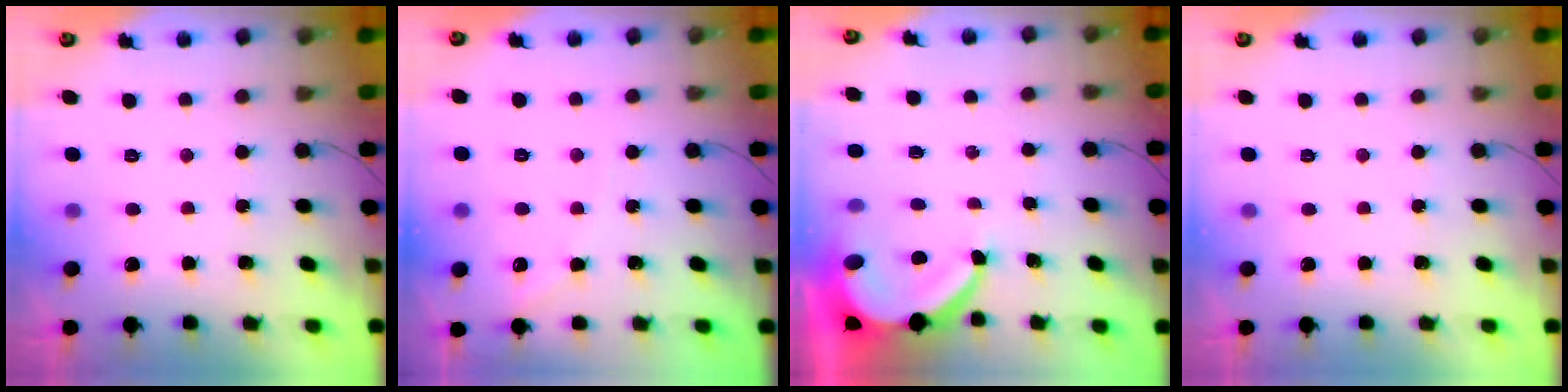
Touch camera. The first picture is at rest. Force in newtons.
{"total": 5.2, "press": 5.1, "slide": 0.7}
{"total": 7.7, "press": 7.6, "slide": 1.1}
{"total": 0.0}